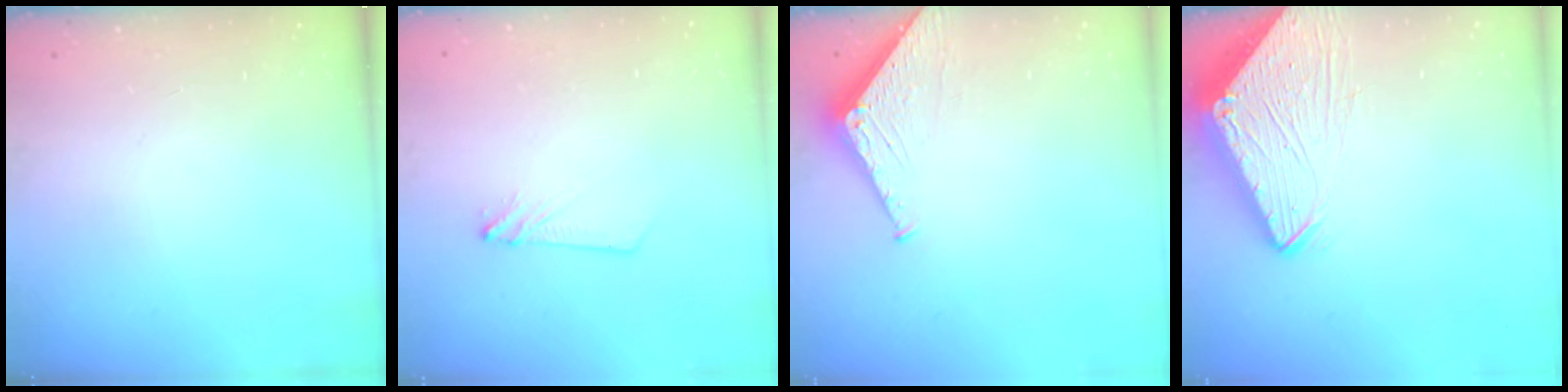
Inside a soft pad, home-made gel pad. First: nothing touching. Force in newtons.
{"total": 2.8, "press": 2.8, "slide": 0.3}
{"total": 3.8, "press": 3.7, "slide": 0.5}
{"total": 8.0, "press": 8.0, "slide": 0.7}